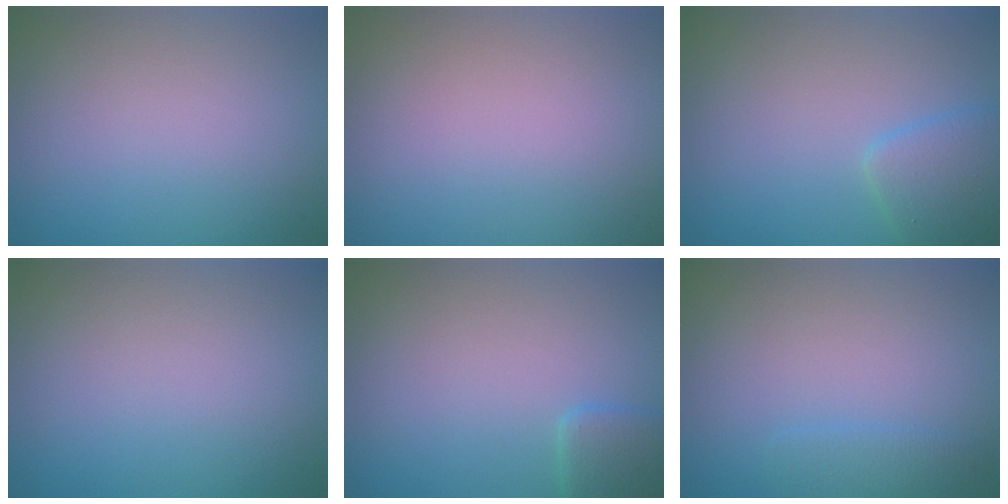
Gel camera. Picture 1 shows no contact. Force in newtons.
{"total": 0.0}
{"total": 2.6, "press": 2.6, "slide": 0.2}
{"total": 0.0}
{"total": 2.1, "press": 2.1, "slide": 0.1}
{"total": 1.4, "press": 1.4, "slide": 0.1}